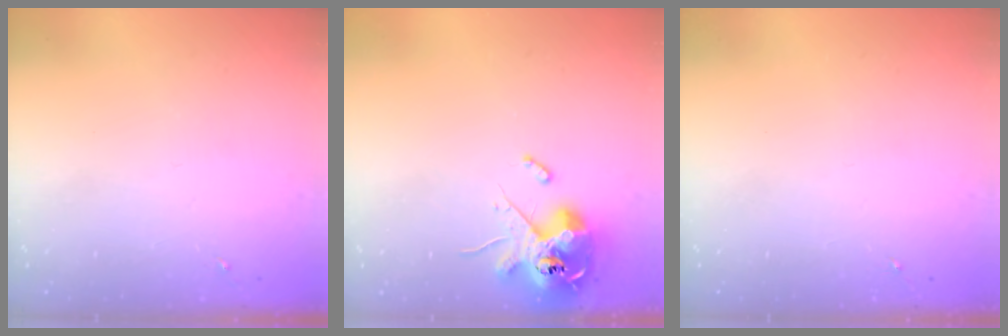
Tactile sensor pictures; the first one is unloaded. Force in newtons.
{"total": 12.8, "press": 12.6, "slide": 2.2}
{"total": 0.0}